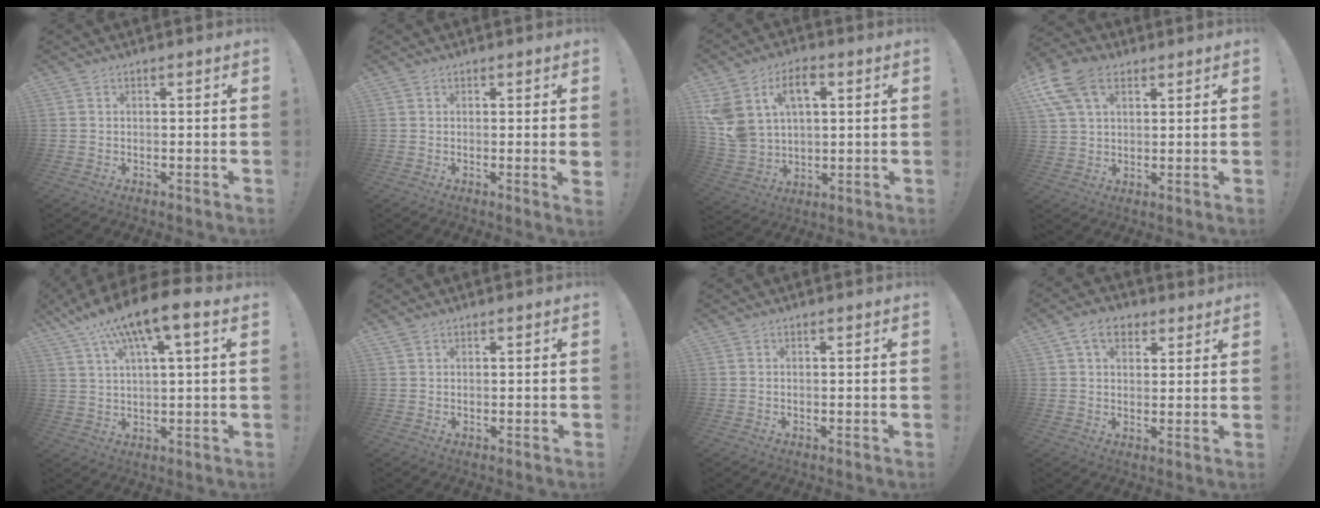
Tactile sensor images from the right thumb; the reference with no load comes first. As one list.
[{"total": 2.1, "force": [0.2, -0.3, 2.1], "torque": [-0.021, -0.009, -0.001]}, {"total": 13.8, "force": [5.9, 9.2, 8.4], "torque": [-0.167, -0.023, 0.108]}, {"total": 12.9, "force": [6.0, 8.0, 8.0], "torque": [-0.163, -0.017, 0.115]}, {"total": 12.6, "force": [6.5, 2.8, 10.4], "torque": [-0.180, -0.031, 0.107]}, {"total": 0.8, "force": [0.6, 0.3, 0.5], "torque": [-0.012, 0.001, 0.012]}, {"total": 0.0}, {"total": 8.0, "force": [4.1, 5.4, 4.4], "torque": [-0.066, -0.005, 0.077]}]